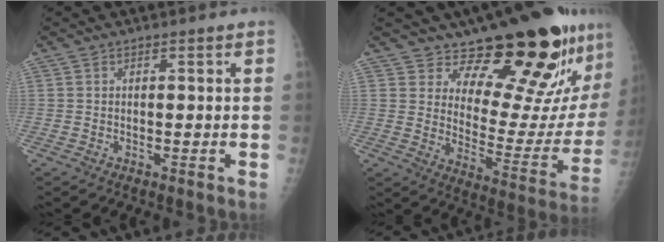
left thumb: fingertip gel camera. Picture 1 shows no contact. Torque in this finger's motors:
{"motor_torque": [1.78, 1.94, 0.31, -0.58, 0.10]}